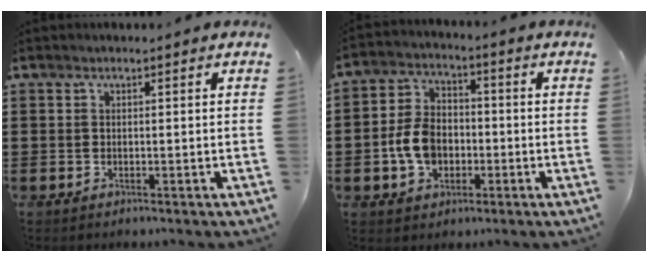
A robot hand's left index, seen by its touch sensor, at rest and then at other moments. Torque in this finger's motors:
{"motor_torque": [1.57, 0.57, 0.66, 0.09]}